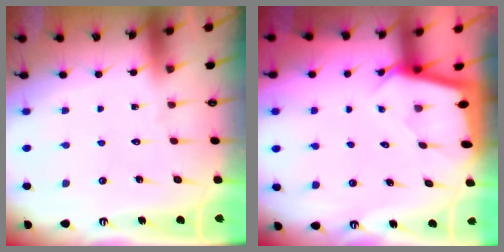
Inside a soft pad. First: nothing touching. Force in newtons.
{"total": 2.3, "press": 2.3, "slide": 0.1}